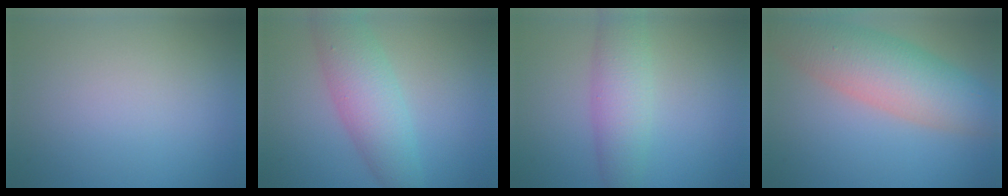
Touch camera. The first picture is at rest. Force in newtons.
{"total": 5.4, "press": 5.4, "slide": 0.1}
{"total": 4.2, "press": 4.2, "slide": 0.1}
{"total": 7.8, "press": 7.8, "slide": 0.3}